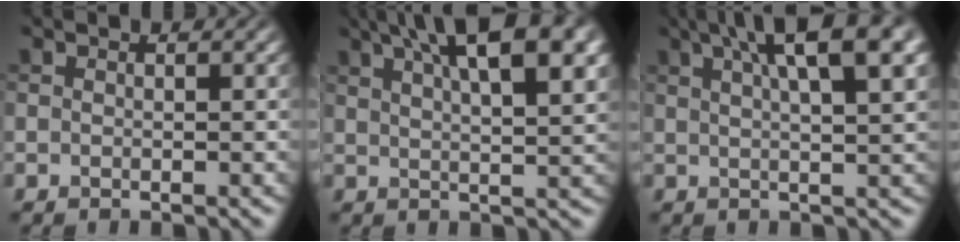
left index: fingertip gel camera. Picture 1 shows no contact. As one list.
[{"total": 11.1, "force": [6.0, 3.6, 8.5], "torque": [-0.099, 0.037, 0.078]}, {"total": 9.9, "force": [5.0, 2.8, 8.0], "torque": [-0.076, 0.037, 0.059]}]